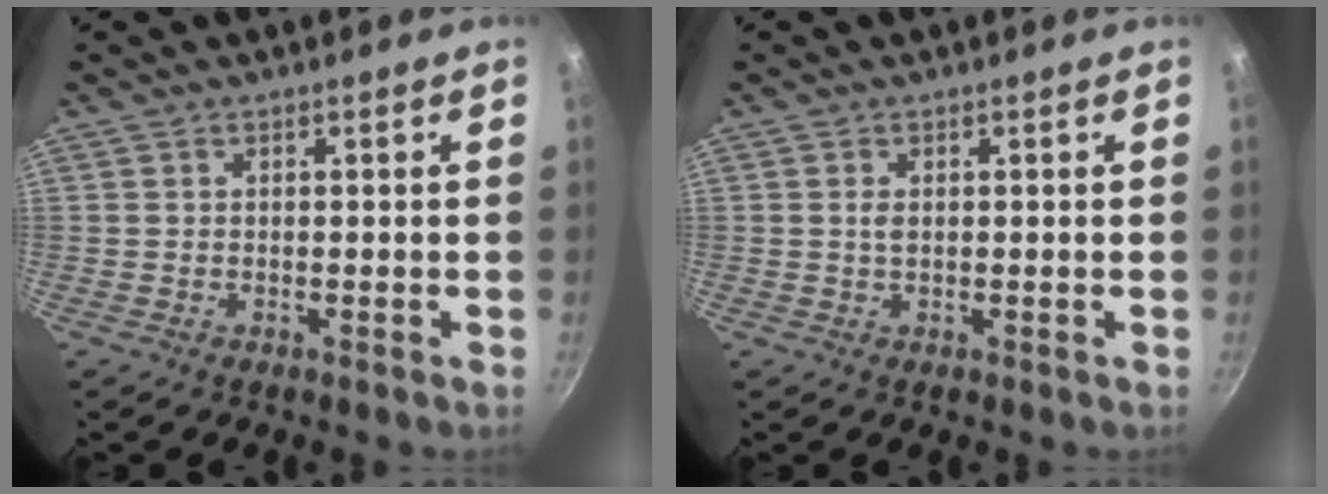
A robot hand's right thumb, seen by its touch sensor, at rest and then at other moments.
{"total": 1.3, "force": [0.2, 0.7, 1.1], "torque": [-0.020, 0.000, 0.003]}